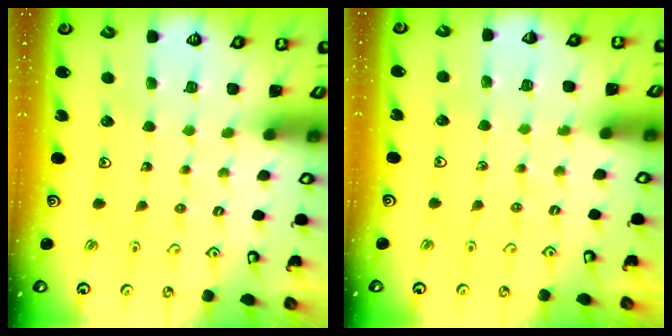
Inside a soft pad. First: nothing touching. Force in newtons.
{"total": 4.5, "press": 4.3, "slide": 1.3}